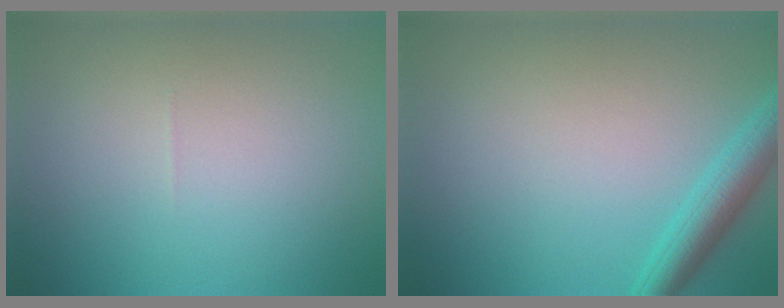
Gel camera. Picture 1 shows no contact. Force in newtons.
{"total": 3.3, "press": 3.3, "slide": 0.2}